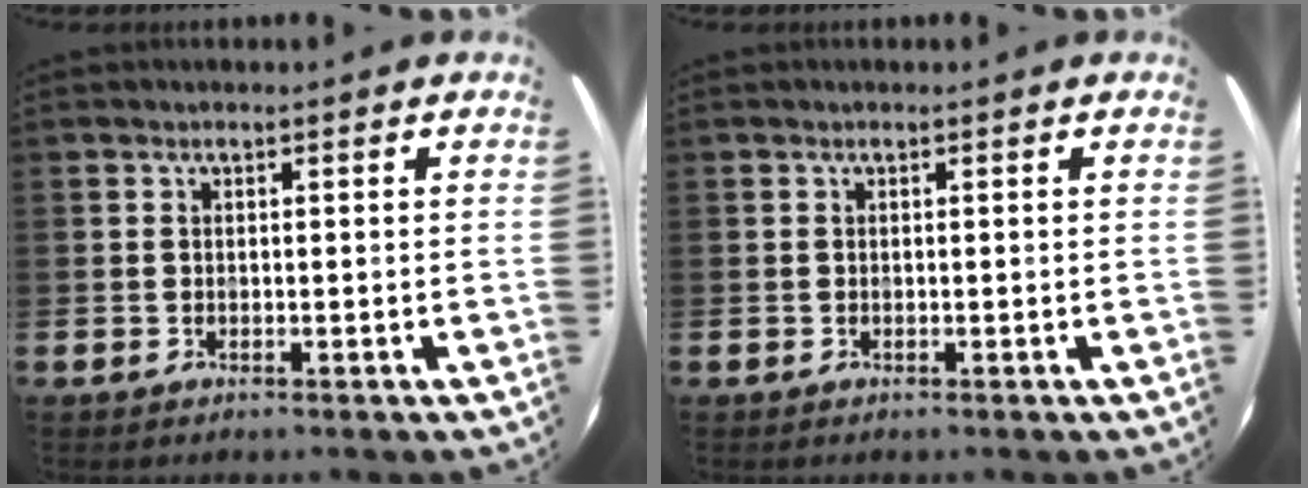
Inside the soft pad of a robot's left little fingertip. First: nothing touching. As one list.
[{"total": 0.0}]